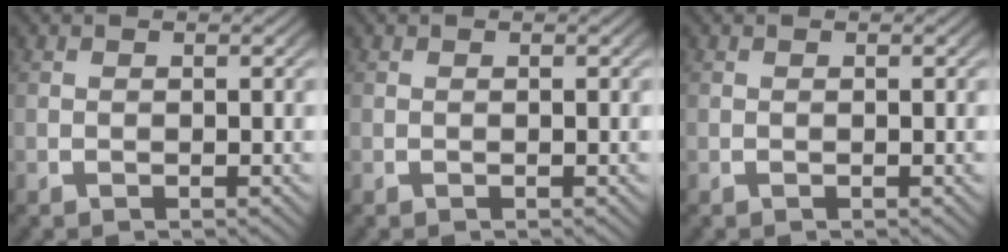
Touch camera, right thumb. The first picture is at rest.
{"total": 0.0}
{"total": 0.0}